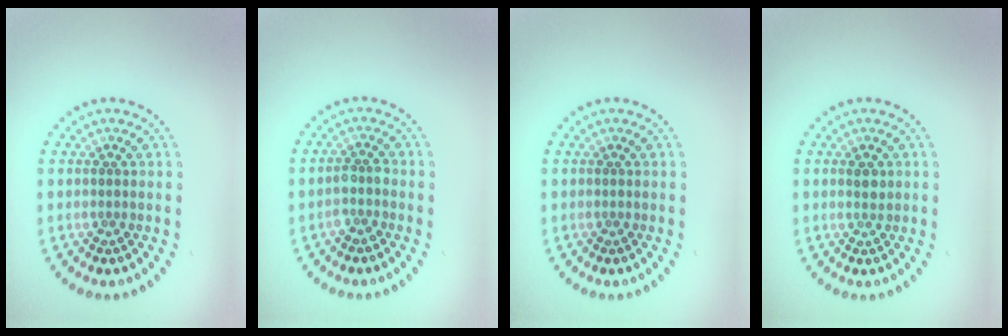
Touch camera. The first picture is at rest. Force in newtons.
{"total": 1.6, "press": 1.4, "slide": 0.7}
{"total": 0.0}
{"total": 1.1, "press": 1.0, "slide": 0.4}